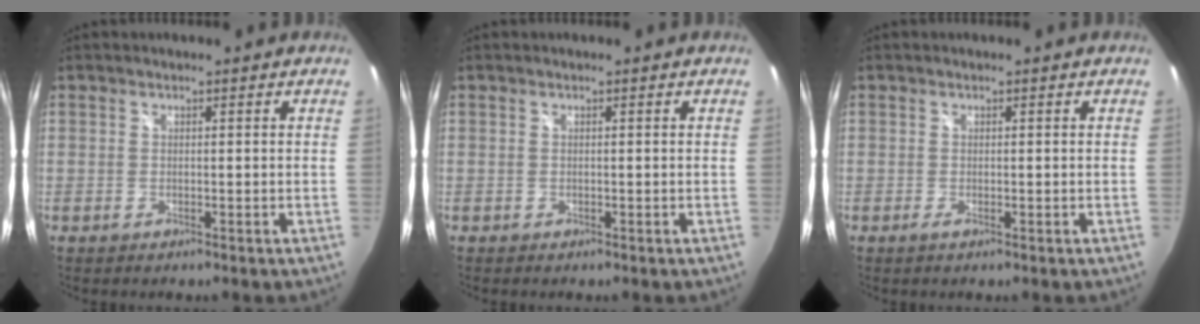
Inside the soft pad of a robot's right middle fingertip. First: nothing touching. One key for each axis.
{"total": 0.0}
{"total": 0.7, "fx": -0.2, "fy": 0.0, "fz": 0.7, "tx": -0.012, "ty": -0.001, "tz": -0.006}